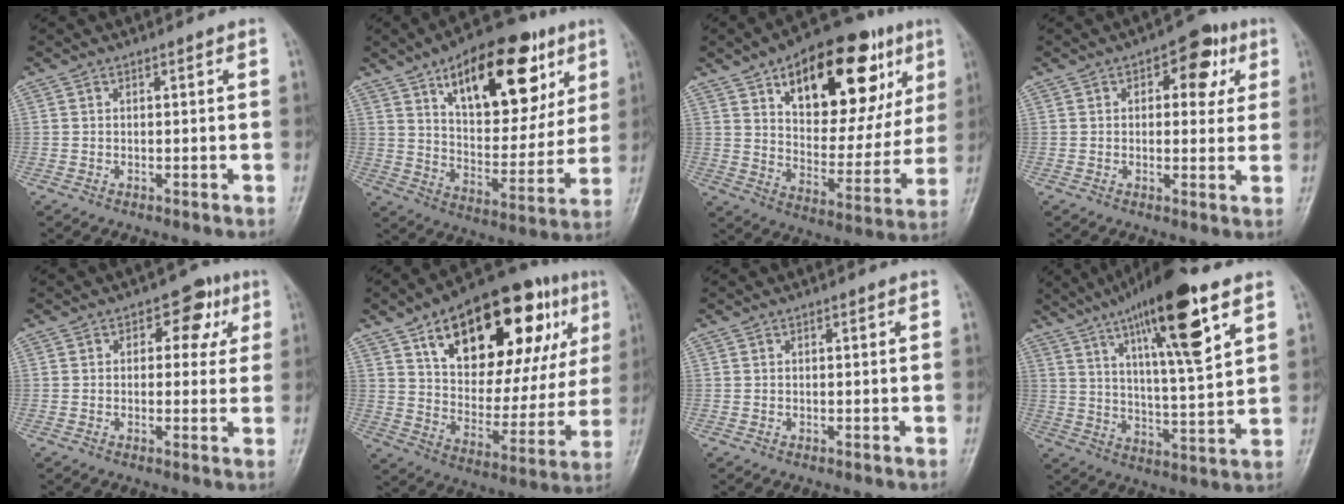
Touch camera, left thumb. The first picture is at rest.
{"total": 24.5, "force": [11.7, 11.8, 18.0], "torque": [-0.217, -0.028, 0.184]}
{"total": 26.8, "force": [12.5, 12.8, 19.9], "torque": [-0.241, -0.018, 0.190]}
{"total": 8.2, "force": [2.9, 4.8, 6.1], "torque": [-0.035, 0.000, 0.028]}
{"total": 6.2, "force": [2.0, 4.2, 4.0], "torque": [-0.004, 0.001, 0.013]}
{"total": 29.7, "force": [13.2, 14.1, 22.5], "torque": [-0.288, 0.000, 0.206]}
{"total": 0.0}
{"total": 19.1, "force": [10.1, 3.9, 15.7], "torque": [-0.242, -0.036, 0.168]}